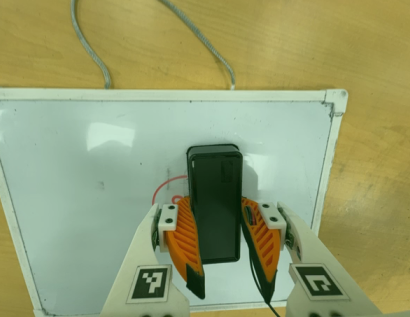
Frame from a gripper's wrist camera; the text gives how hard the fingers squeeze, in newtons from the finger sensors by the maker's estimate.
{"total": 15.4, "left": 13.8, "right": 17.0}